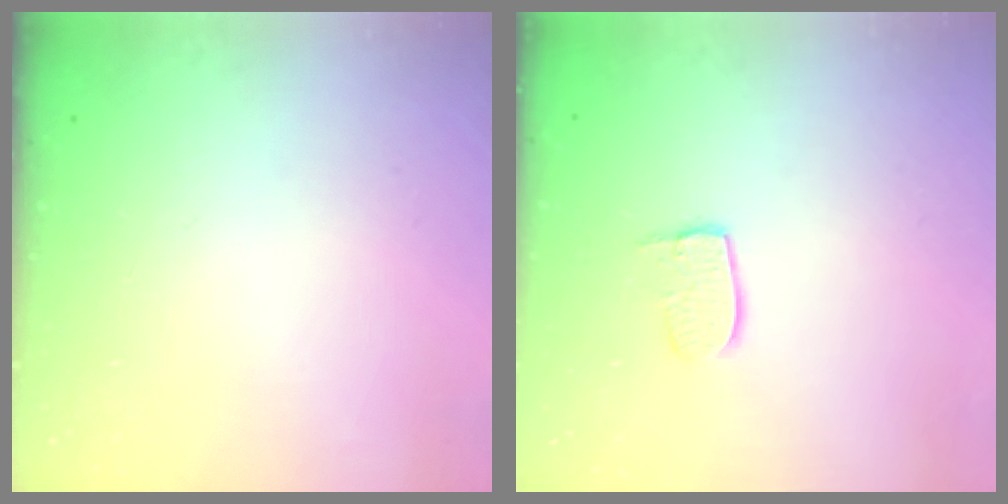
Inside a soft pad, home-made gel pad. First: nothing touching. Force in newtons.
{"total": 6.1, "press": 6.1, "slide": 0.5}